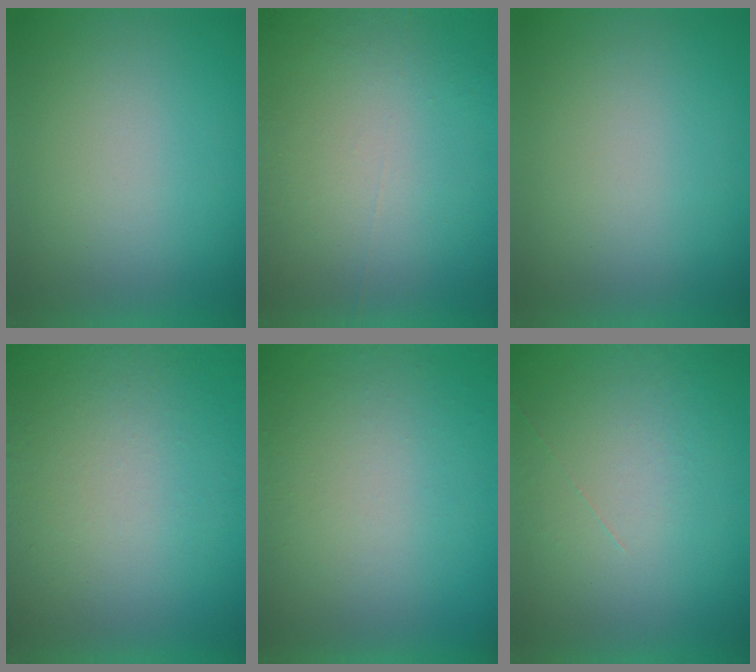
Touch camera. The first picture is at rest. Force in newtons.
{"total": 7.3}
{"total": 0.0}
{"total": 7.1}
{"total": 4.9}
{"total": 1.2}